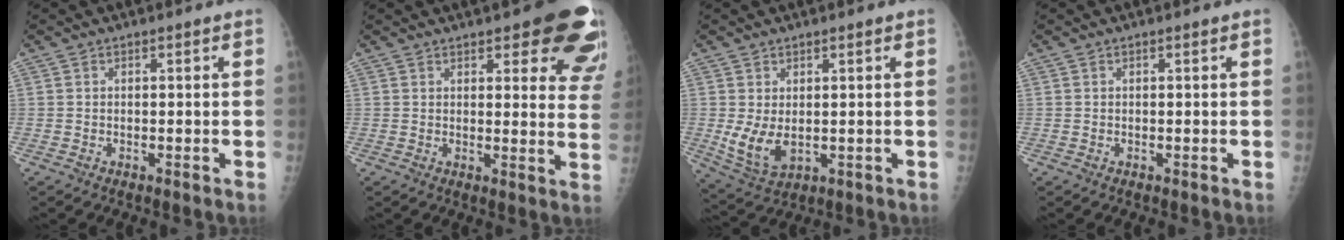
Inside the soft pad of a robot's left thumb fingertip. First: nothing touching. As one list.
[{"total": 14.8, "force": [9.7, 4.9, 10.1], "torque": [-0.076, -0.043, 0.094]}, {"total": 6.6, "force": [0.2, 3.8, 5.4], "torque": [-0.097, -0.014, 0.020]}, {"total": 0.0}]